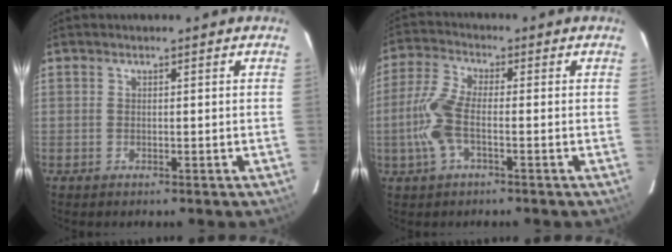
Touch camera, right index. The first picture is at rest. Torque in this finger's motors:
{"motor_torque": [1.09, -0.58, 0.71, 0.19]}